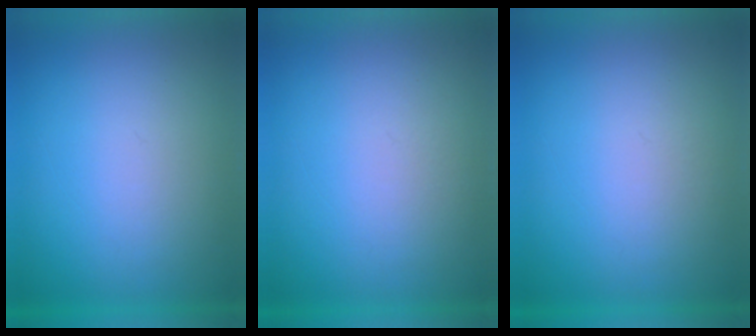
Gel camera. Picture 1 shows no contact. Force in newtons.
{"total": 1.0}
{"total": 1.2}